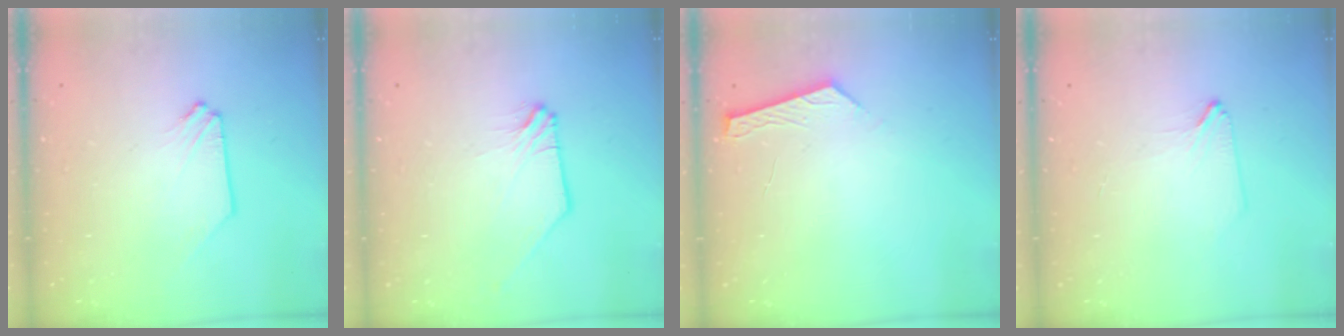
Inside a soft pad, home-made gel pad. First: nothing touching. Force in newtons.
{"total": 0.9, "press": 0.8, "slide": 0.2}
{"total": 6.1, "press": 6.1, "slide": 0.7}
{"total": 1.3, "press": 1.3, "slide": 0.2}